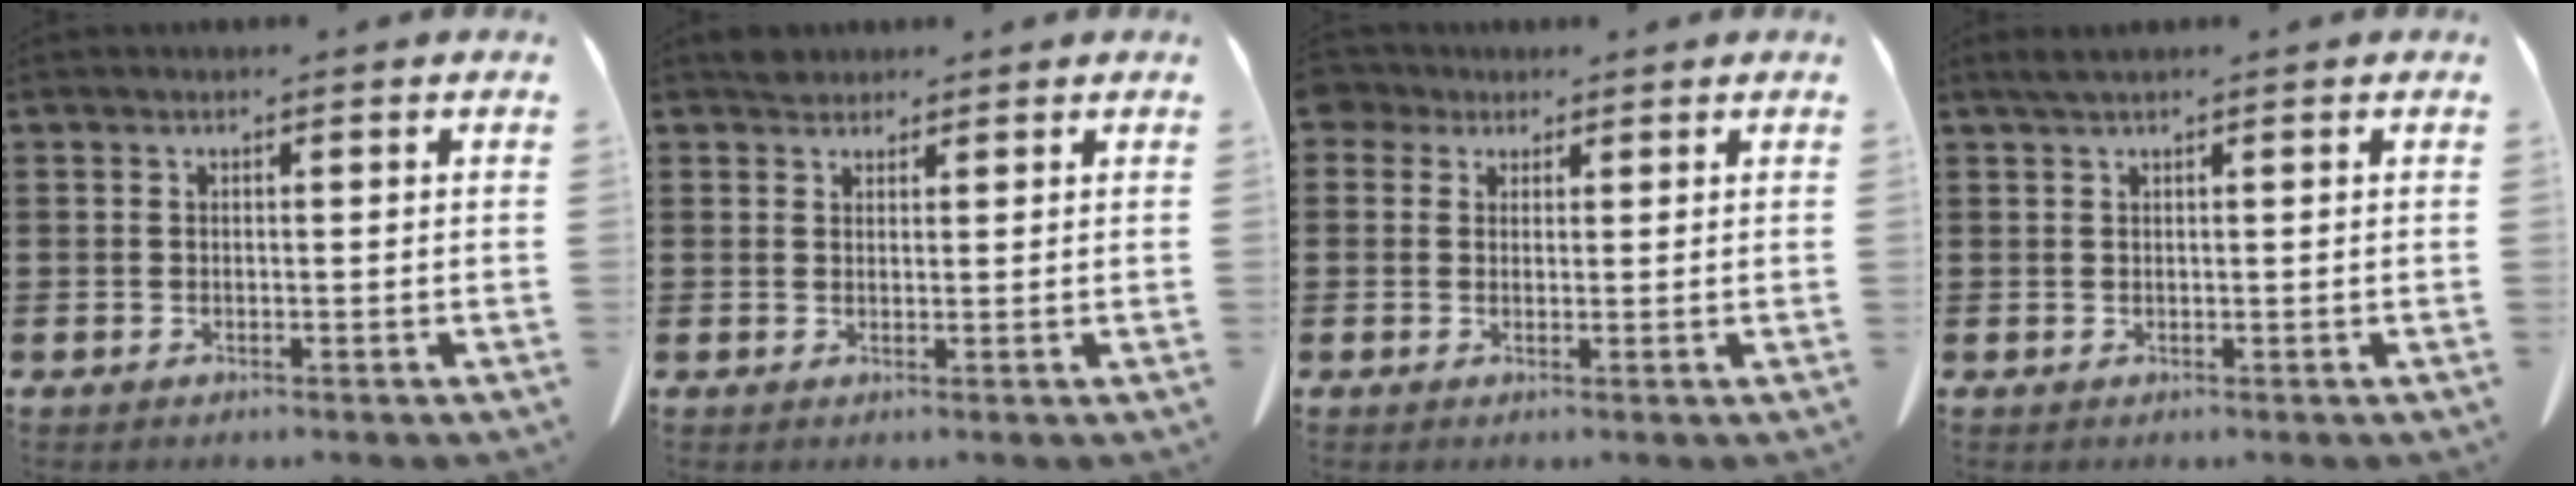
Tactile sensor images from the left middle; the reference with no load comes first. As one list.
[{"total": 2.2, "force": [2.0, 1.0, 0.2], "torque": [-0.002, 0.001, 0.037]}, {"total": 2.5, "force": [1.7, 1.7, 0.6], "torque": [-0.014, 0.007, 0.030]}, {"total": 1.1, "force": [0.7, 0.0, 0.8], "torque": [-0.018, 0.000, 0.014]}]